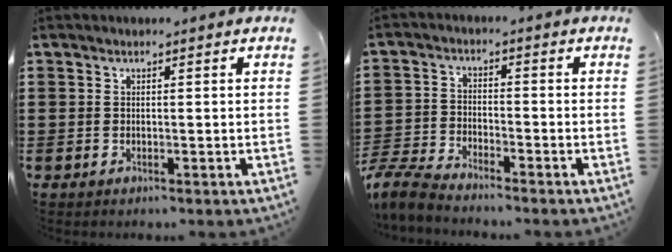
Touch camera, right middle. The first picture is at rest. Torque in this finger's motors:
{"motor_torque": [1.01, -0.65, 0.02, 0.06]}